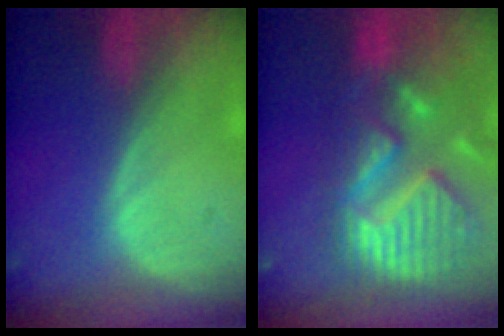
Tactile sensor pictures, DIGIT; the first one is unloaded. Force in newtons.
{"total": 13.7, "press": 11.6, "slide": 7.3}